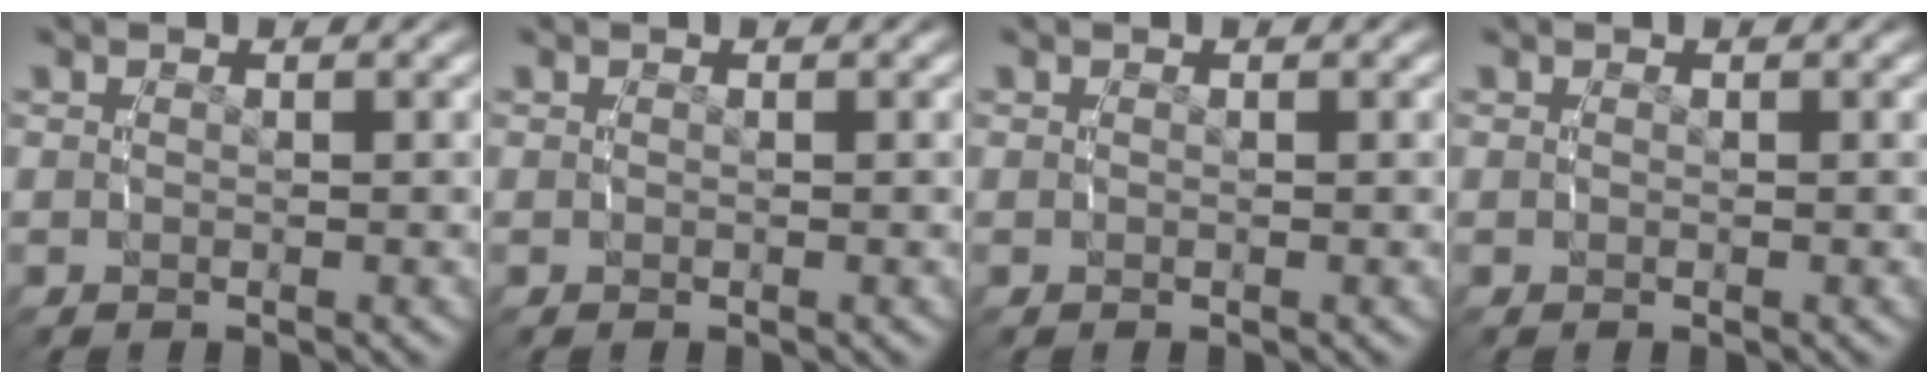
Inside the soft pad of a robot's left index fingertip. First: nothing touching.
{"total": 0.0}
{"total": 0.0}
{"total": 0.0}